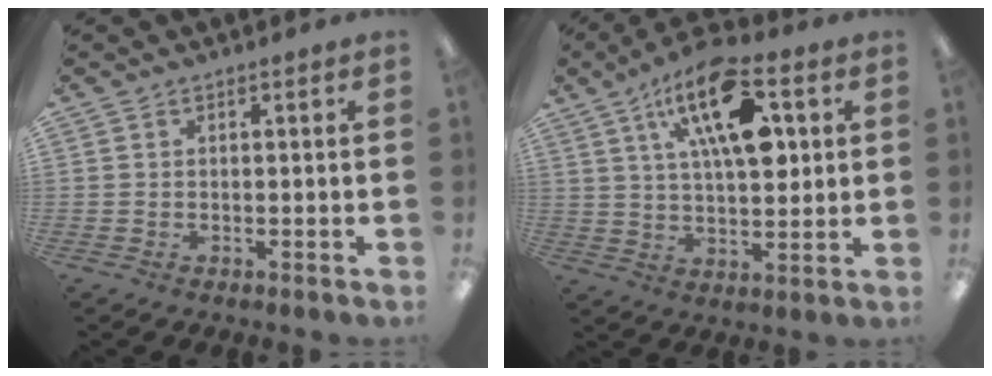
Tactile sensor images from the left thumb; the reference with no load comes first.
{"total": 18.9, "force": [8.0, 8.6, 14.9], "torque": [-0.234, -0.027, 0.129]}